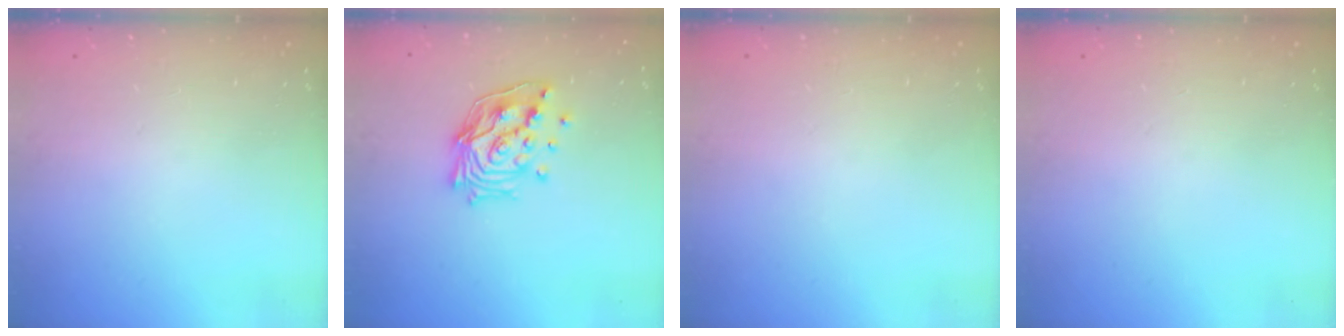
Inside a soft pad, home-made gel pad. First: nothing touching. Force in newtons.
{"total": 15.4, "press": 15.2, "slide": 1.8}
{"total": 0.0}
{"total": 0.0}